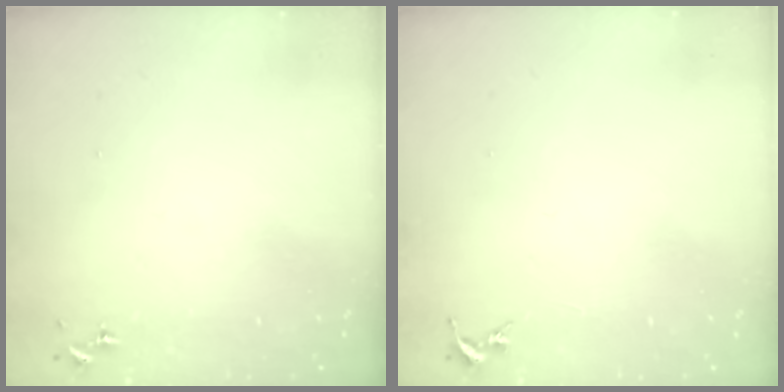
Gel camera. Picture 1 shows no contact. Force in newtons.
{"total": 0.0}